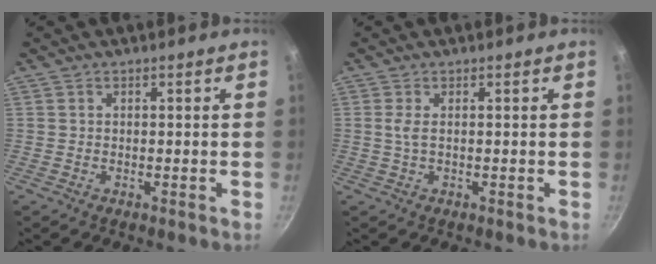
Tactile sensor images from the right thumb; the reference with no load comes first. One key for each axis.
{"total": 1.5, "fx": 0.3, "fy": 0.4, "fz": 1.4, "tx": -0.034, "ty": 0.000, "tz": 0.008}